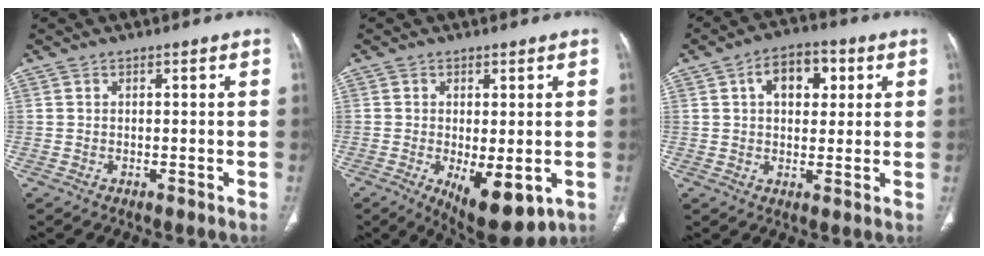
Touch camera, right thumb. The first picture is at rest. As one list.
[{"total": 10.7, "force": [-3.2, 4.6, 9.1], "torque": [-0.124, -0.017, -0.033]}, {"total": 8.8, "force": [2.7, 5.6, 6.3], "torque": [-0.066, 0.007, 0.038]}]